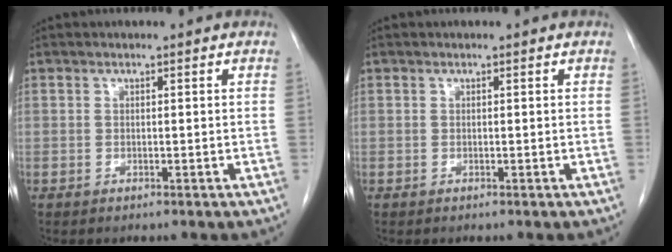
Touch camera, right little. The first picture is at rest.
{"total": 0.0}